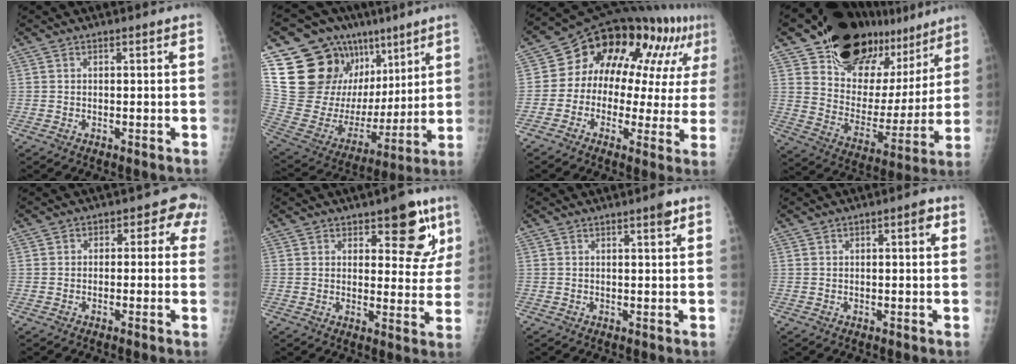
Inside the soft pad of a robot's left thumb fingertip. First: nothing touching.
{"total": 26.8, "force": [13.0, 17.9, 15.0], "torque": [-0.206, -0.003, 0.246]}
{"total": 19.9, "force": [6.2, 10.9, 15.5], "torque": [-0.173, 0.038, 0.079]}
{"total": 25.4, "force": [18.0, 14.6, 10.6], "torque": [-0.125, -0.084, 0.273]}
{"total": 4.1, "force": [0.7, 3.6, 1.8], "torque": [0.026, 0.011, -0.008]}
{"total": 10.1, "force": [5.9, 4.8, 6.7], "torque": [-0.039, -0.030, 0.076]}
{"total": 2.1, "force": [1.3, 0.4, 1.6], "torque": [-0.021, -0.006, 0.017]}
{"total": 2.7, "force": [1.1, 1.1, 2.3], "torque": [-0.023, 0.001, 0.011]}